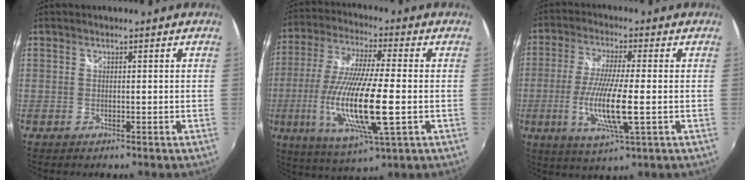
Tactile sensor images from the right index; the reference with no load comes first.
{"total": 18.5, "force": [-4.1, 3.1, 17.8], "torque": [-0.355, -0.031, -0.070]}
{"total": 11.5, "force": [-2.5, 1.3, 11.1], "torque": [-0.219, -0.018, -0.047]}